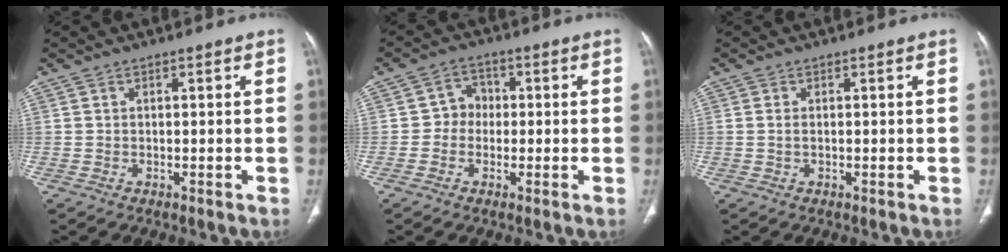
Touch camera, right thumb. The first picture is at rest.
{"total": 4.3, "force": [-0.4, 3.9, 1.7], "torque": [0.000, 0.014, -0.017]}
{"total": 0.9, "force": [0.0, 0.5, 0.8], "torque": [-0.021, 0.000, 0.000]}